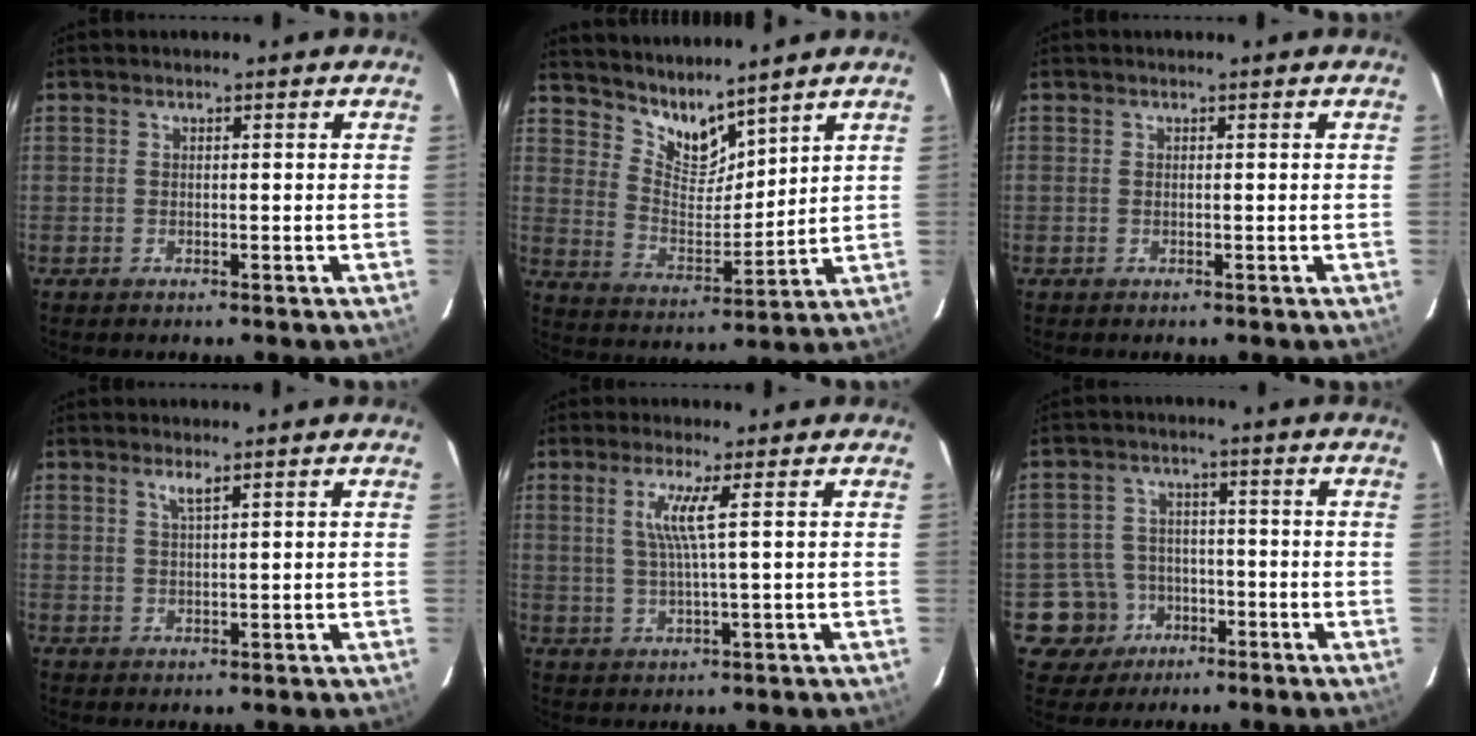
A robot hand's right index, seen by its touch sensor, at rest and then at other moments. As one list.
[{"total": 9.3, "force": [8.3, 2.4, 3.5], "torque": [-0.064, -0.009, 0.162]}, {"total": 0.0}, {"total": 1.7, "force": [1.2, 0.0, 1.2], "torque": [-0.024, 0.000, 0.022]}, {"total": 4.3, "force": [1.5, -1.1, 3.9], "torque": [-0.069, -0.002, 0.029]}, {"total": 7.5, "force": [-3.5, 6.7, 0.4], "torque": [-0.030, 0.024, -0.047]}]